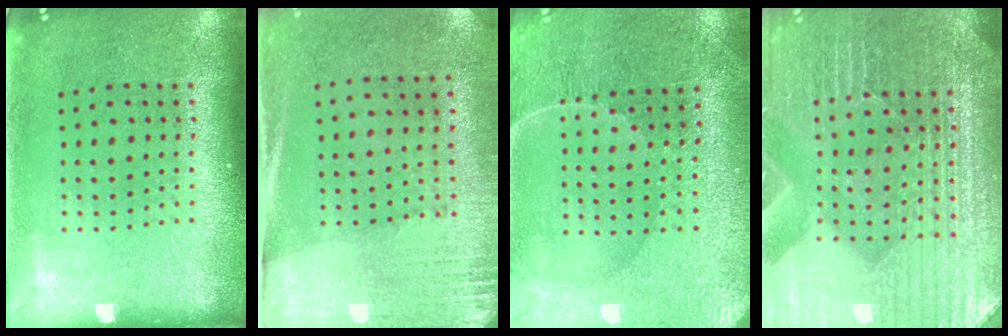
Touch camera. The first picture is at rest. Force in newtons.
{"total": 2.7, "press": 2.4, "slide": 1.2}
{"total": 1.3, "press": 1.2, "slide": 0.3}
{"total": 5.4, "press": 5.0, "slide": 2.1}